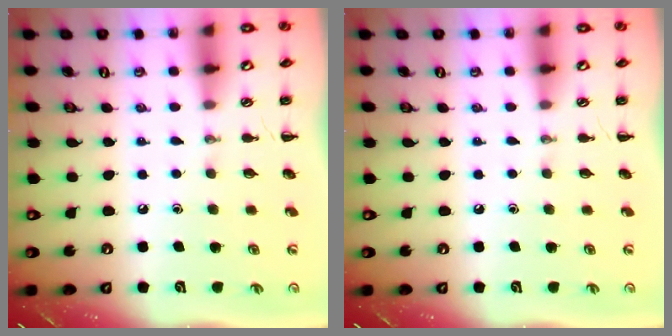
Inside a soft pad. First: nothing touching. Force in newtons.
{"total": 0.0}